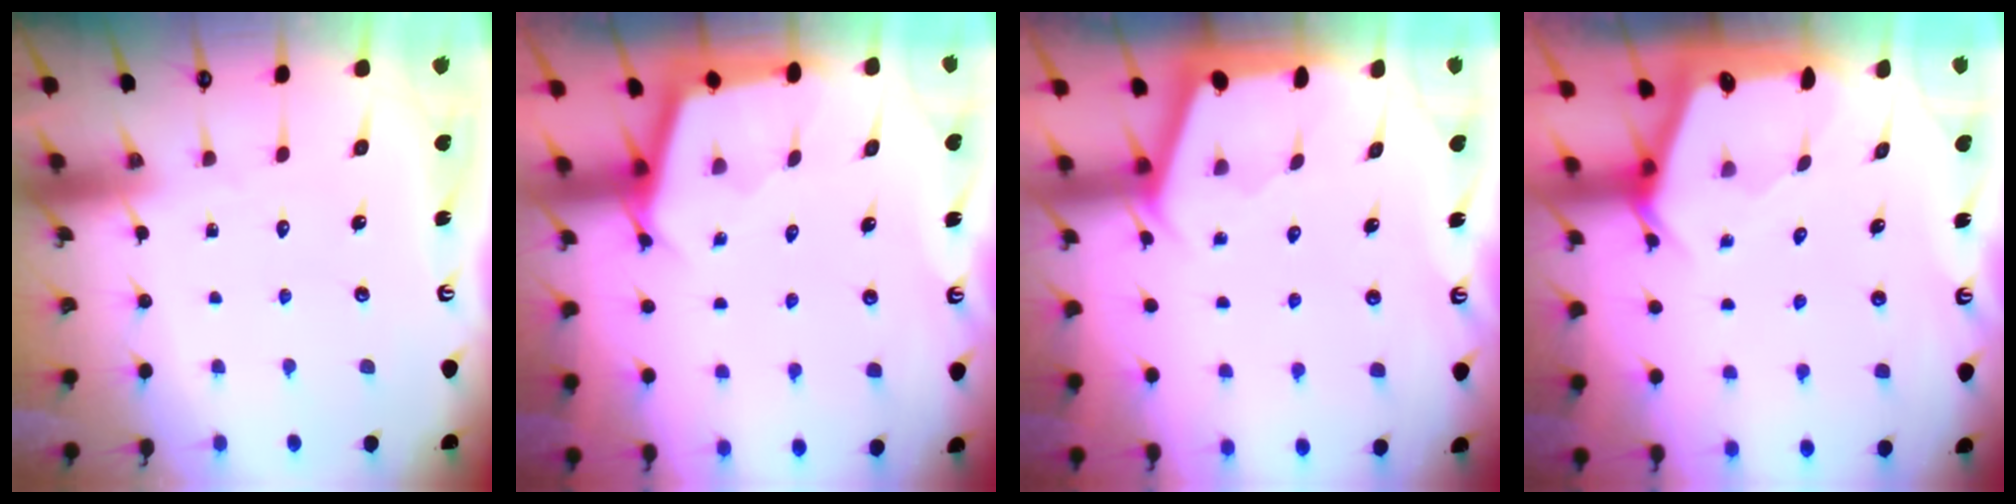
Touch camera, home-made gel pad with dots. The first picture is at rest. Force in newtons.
{"total": 2.5, "press": 2.5, "slide": 0.2}
{"total": 2.6, "press": 2.6, "slide": 0.1}
{"total": 2.5, "press": 2.5, "slide": 0.3}